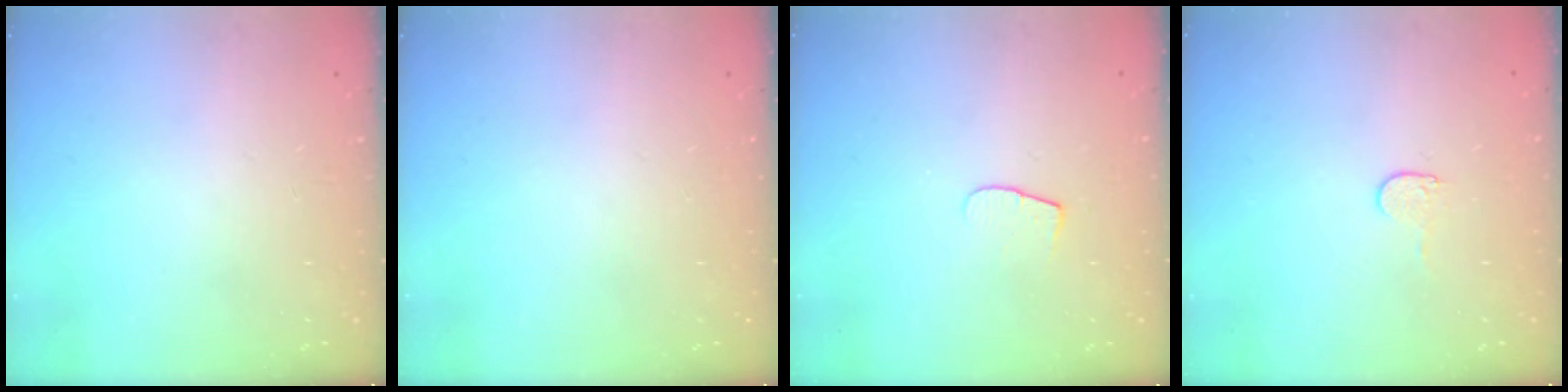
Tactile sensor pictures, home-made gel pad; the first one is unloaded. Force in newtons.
{"total": 0.0}
{"total": 5.2, "press": 5.2, "slide": 0.6}
{"total": 4.0, "press": 4.0, "slide": 0.3}